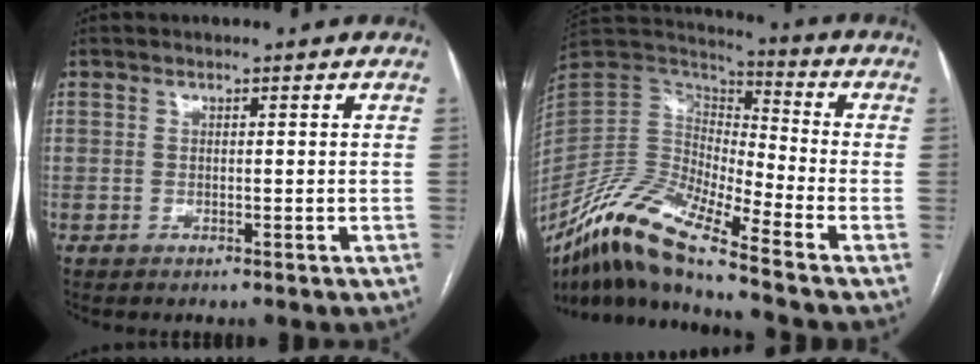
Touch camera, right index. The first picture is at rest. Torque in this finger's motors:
{"motor_torque": [1.05, -1.09, 0.20, 0.05]}